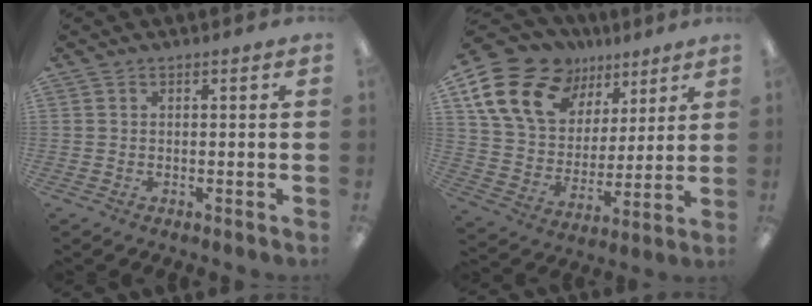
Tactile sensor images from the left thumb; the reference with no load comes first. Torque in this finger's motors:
{"motor_torque": [2.05, 2.12, 1.39, -1.38, 0.25]}